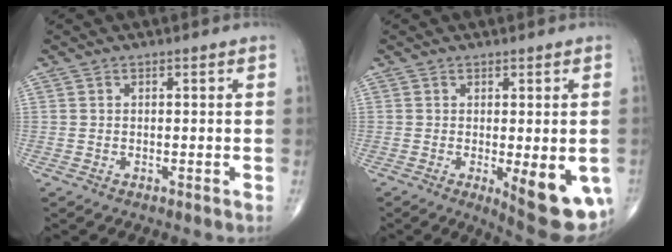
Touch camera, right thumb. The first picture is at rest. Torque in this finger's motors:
{"motor_torque": [1.64, 1.54, 0.83, 0.12, 0.24]}